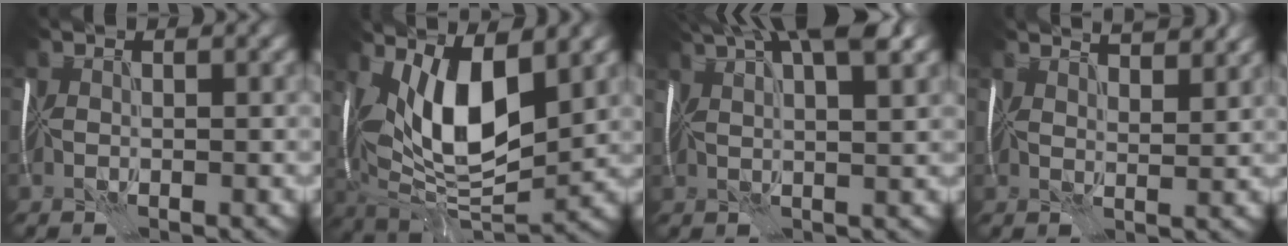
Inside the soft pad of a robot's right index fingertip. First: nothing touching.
{"total": 10.9, "force": [2.5, 4.8, 9.5], "torque": [-0.152, -0.009, 0.038]}
{"total": 10.2, "force": [5.8, 2.9, 7.8], "torque": [-0.102, 0.034, 0.057]}
{"total": 4.7, "force": [4.0, 1.0, 2.2], "torque": [-0.028, 0.009, 0.035]}